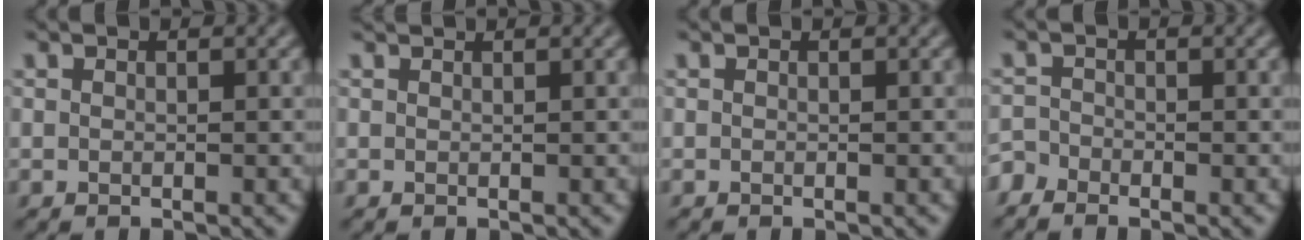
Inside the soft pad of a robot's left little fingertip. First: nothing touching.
{"total": 0.7, "force": [0.7, 0.1, 0.0], "torque": [-0.005, 0.006, 0.013]}
{"total": 0.0}
{"total": 2.0, "force": [-1.7, 0.9, 0.4], "torque": [-0.014, 0.001, -0.036]}